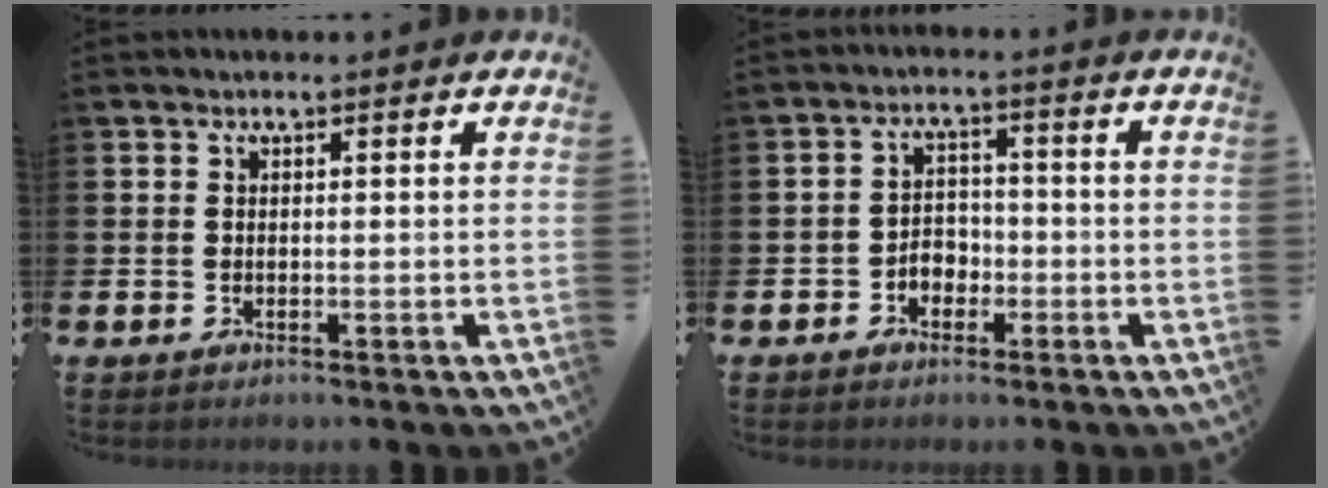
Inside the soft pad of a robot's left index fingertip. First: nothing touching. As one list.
[{"total": 3.0, "force": [-1.7, 2.3, 1.0], "torque": [-0.022, 0.005, -0.040]}]